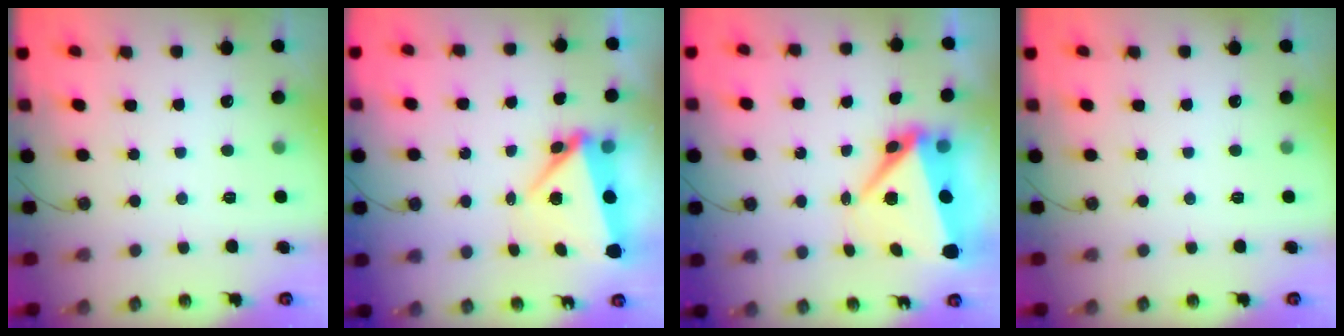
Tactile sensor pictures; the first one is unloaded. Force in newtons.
{"total": 6.8, "press": 6.8, "slide": 0.2}
{"total": 9.9, "press": 9.7, "slide": 1.8}
{"total": 0.0}